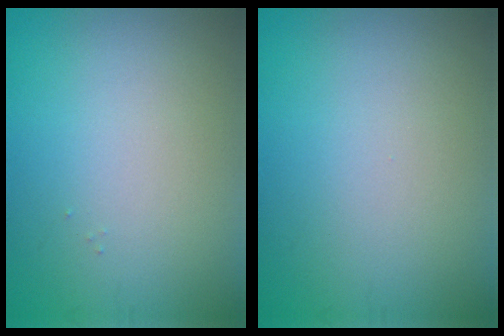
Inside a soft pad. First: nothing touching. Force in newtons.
{"total": 0.0}